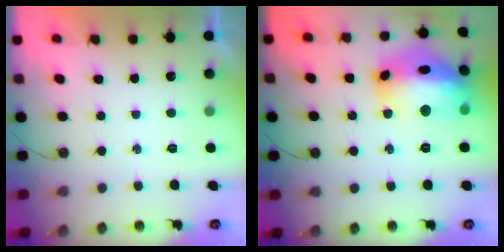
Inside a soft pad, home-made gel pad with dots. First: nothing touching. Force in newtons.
{"total": 21.4, "press": 21.3, "slide": 2.4}